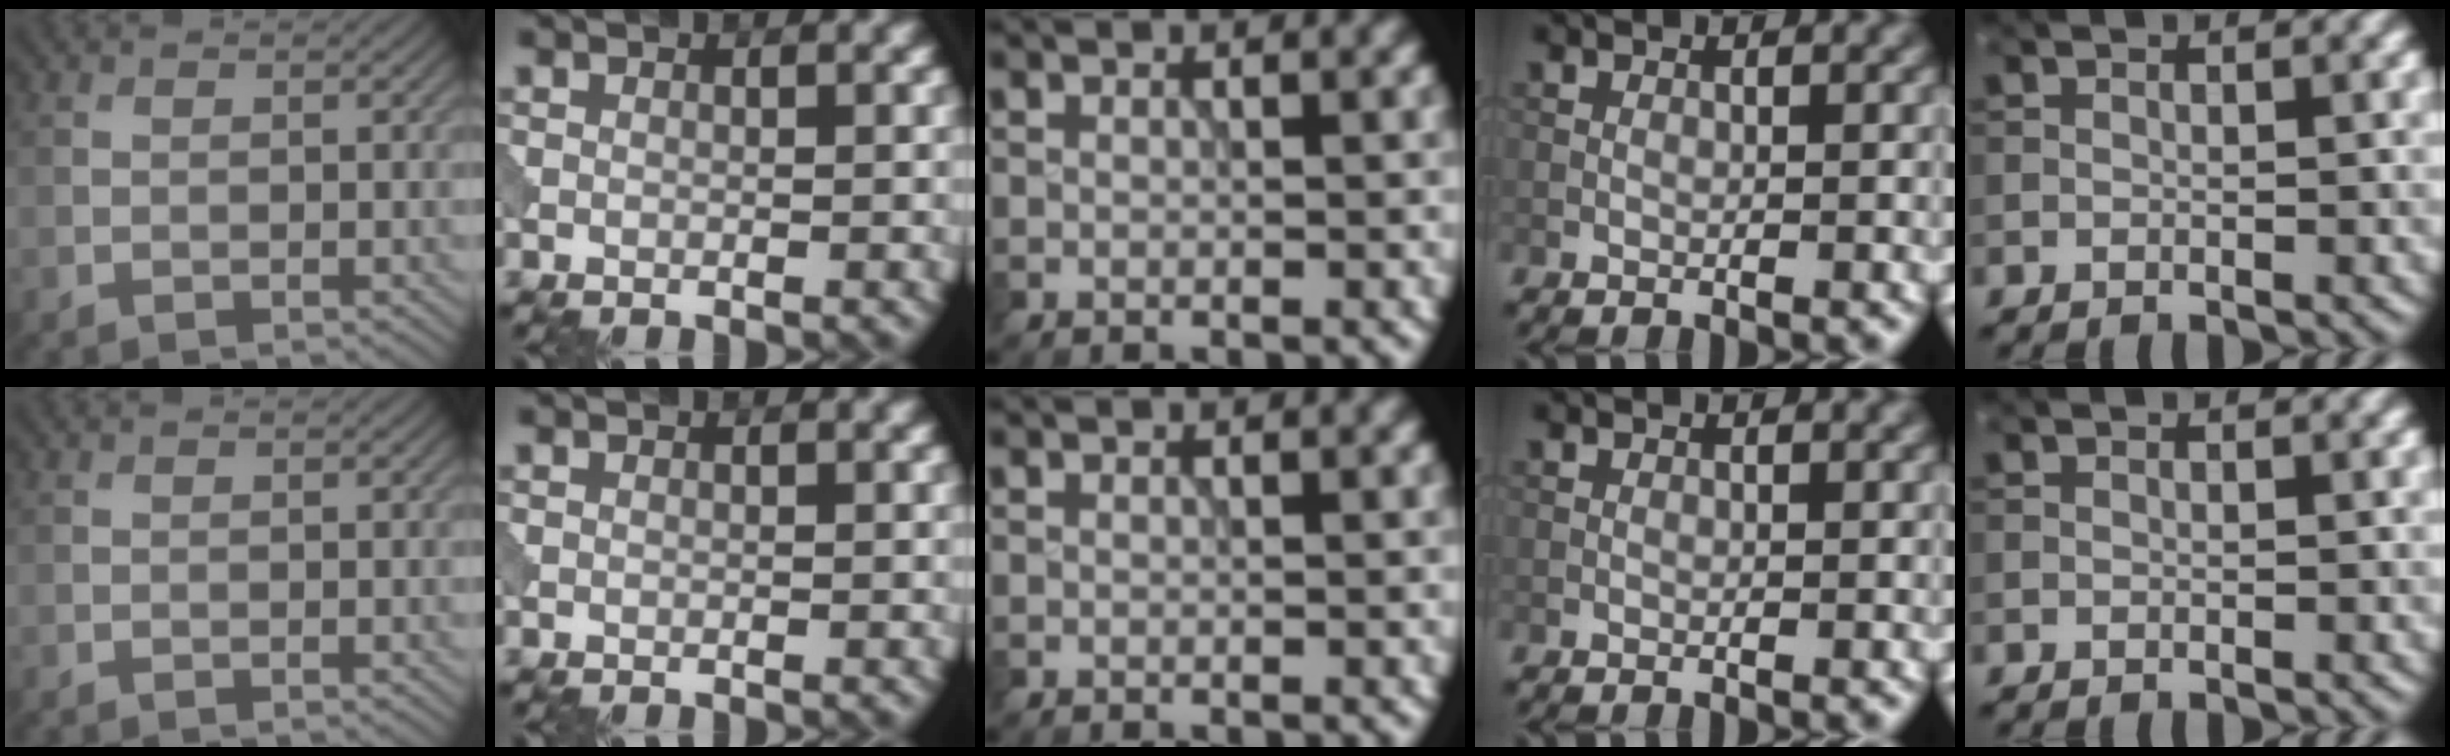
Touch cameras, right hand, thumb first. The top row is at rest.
{}